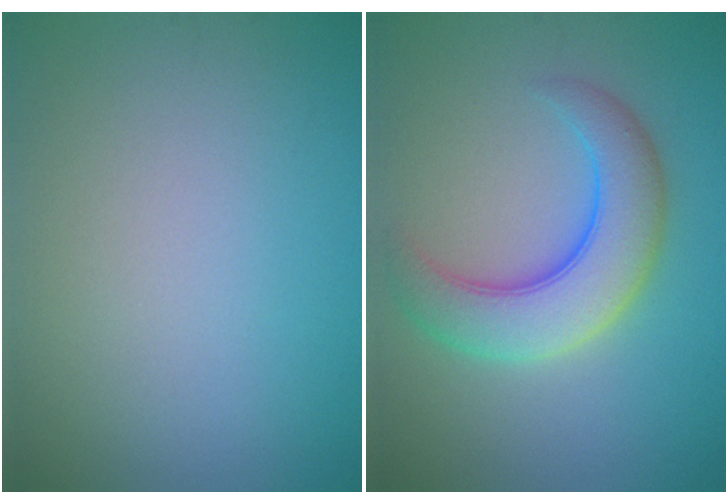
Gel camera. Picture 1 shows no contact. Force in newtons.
{"total": 6.4, "press": 6.4, "slide": 0.3}